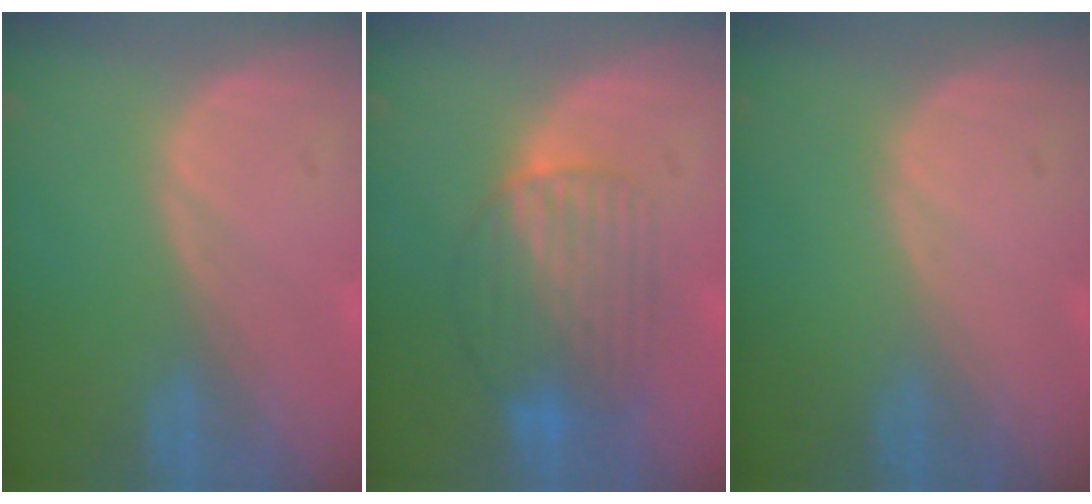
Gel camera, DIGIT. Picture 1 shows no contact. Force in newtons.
{"total": 7.8, "press": 7.4, "slide": 2.4}
{"total": 0.0}